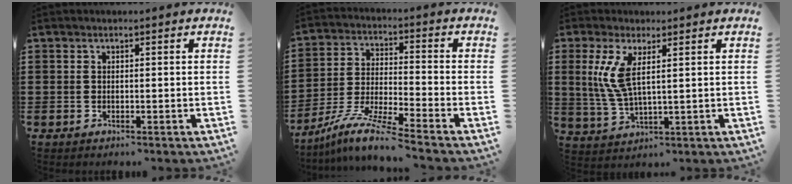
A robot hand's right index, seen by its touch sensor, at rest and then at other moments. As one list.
[{"total": 8.7, "force": [-7.5, -0.1, 4.3], "torque": [-0.098, -0.006, -0.154]}, {"total": 6.6, "force": [2.2, 2.3, 5.8], "torque": [-0.141, -0.004, 0.031]}]